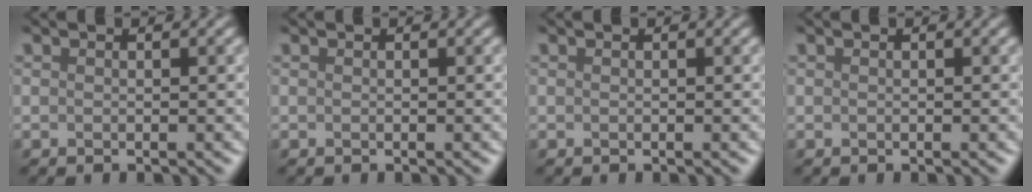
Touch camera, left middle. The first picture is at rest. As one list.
[{"total": 0.0}, {"total": 0.0}, {"total": 0.0}]